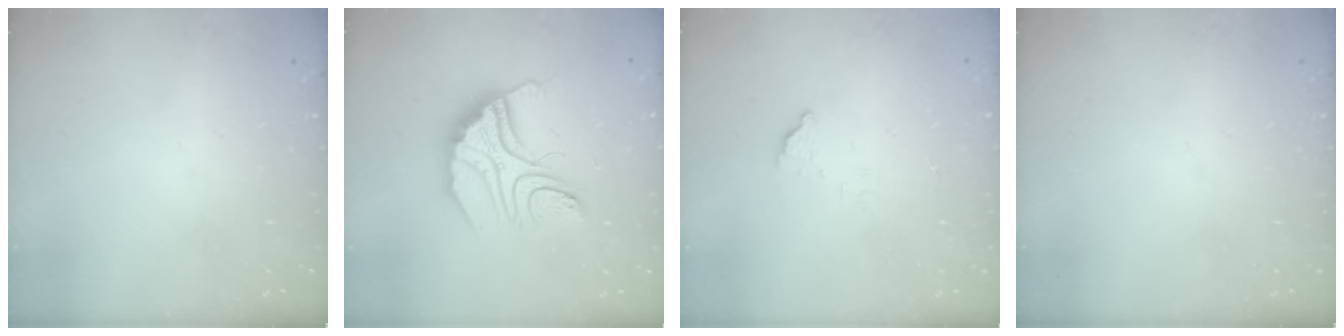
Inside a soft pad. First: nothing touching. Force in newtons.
{"total": 13.7, "press": 13.7, "slide": 1.4}
{"total": 2.3, "press": 2.3, "slide": 0.1}
{"total": 0.0}